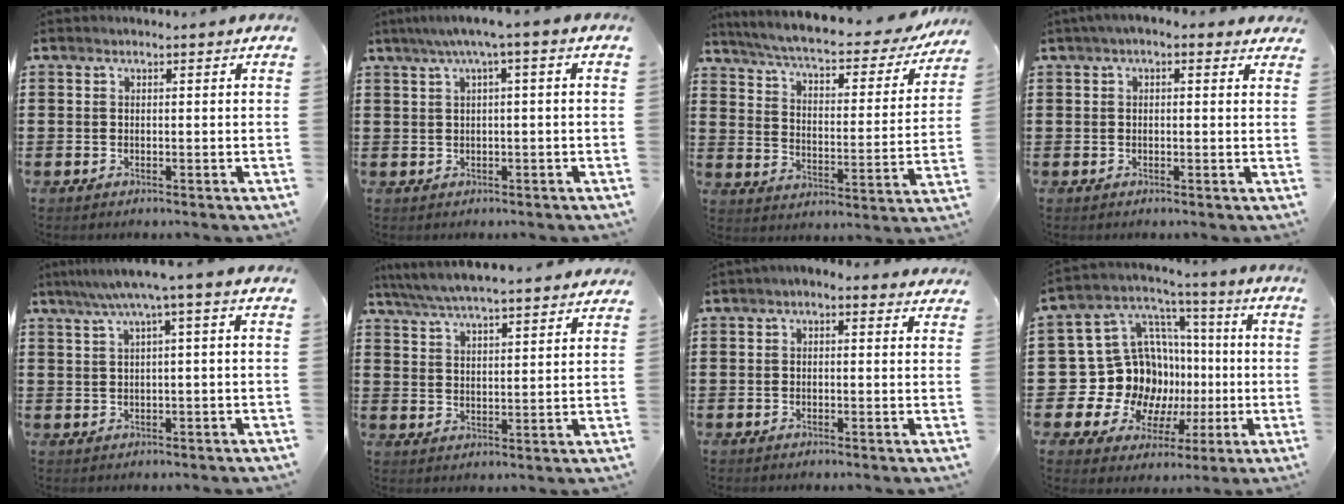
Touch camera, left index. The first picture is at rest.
{"total": 2.9, "force": [0.1, -0.1, 2.9], "torque": [-0.053, 0.001, -0.003]}
{"total": 5.7, "force": [5.0, 0.4, 2.8], "torque": [-0.078, -0.034, 0.079]}
{"total": 1.8, "force": [0.7, 0.9, 1.4], "torque": [-0.030, 0.007, 0.010]}
{"total": 4.2, "force": [1.2, -0.3, 4.0], "torque": [-0.078, -0.002, 0.017]}
{"total": 5.6, "force": [5.3, 0.2, 1.7], "torque": [-0.054, -0.023, 0.093]}
{"total": 1.1, "force": [-0.3, 0.7, 0.8], "torque": [-0.018, 0.005, -0.008]}
{"total": 16.6, "force": [-1.8, 15.1, 6.8], "torque": [-0.176, -0.026, -0.001]}